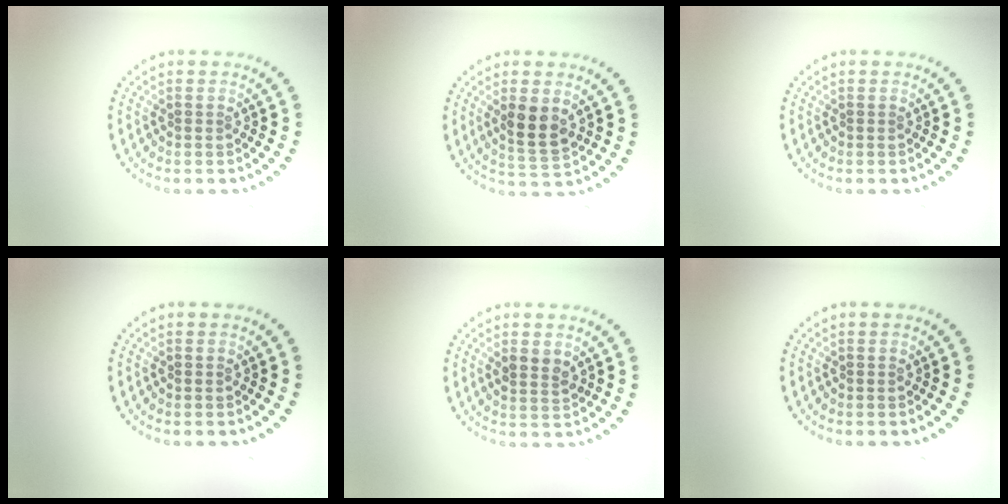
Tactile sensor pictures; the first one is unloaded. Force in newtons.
{"total": 3.4, "press": 3.3, "slide": 0.9}
{"total": 0.0}
{"total": 0.0}
{"total": 1.8, "press": 1.8, "slide": 0.5}
{"total": 0.0}